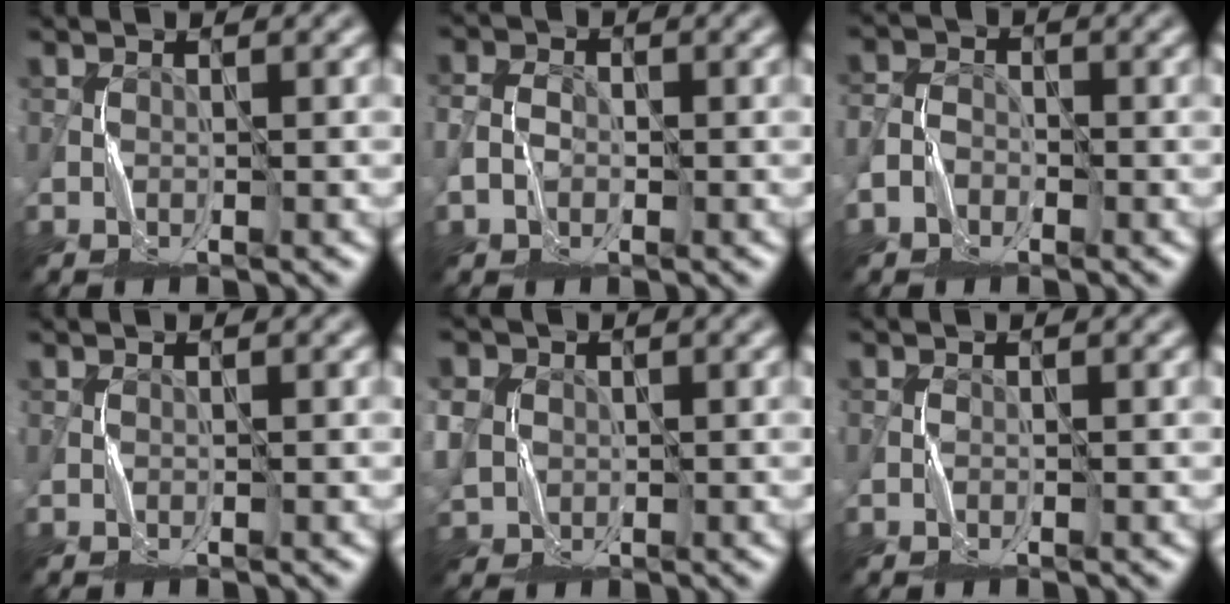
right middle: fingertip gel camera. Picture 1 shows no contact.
{"total": 2.3, "force": [-0.7, 1.8, 1.3], "torque": [-0.025, 0.002, -0.020]}
{"total": 2.3, "force": [-1.3, 1.7, 0.8], "torque": [-0.012, 0.006, -0.032]}
{"total": 0.0}
{"total": 4.8, "force": [0.1, 4.2, 2.3], "torque": [-0.077, 0.007, 0.000]}
{"total": 0.0}